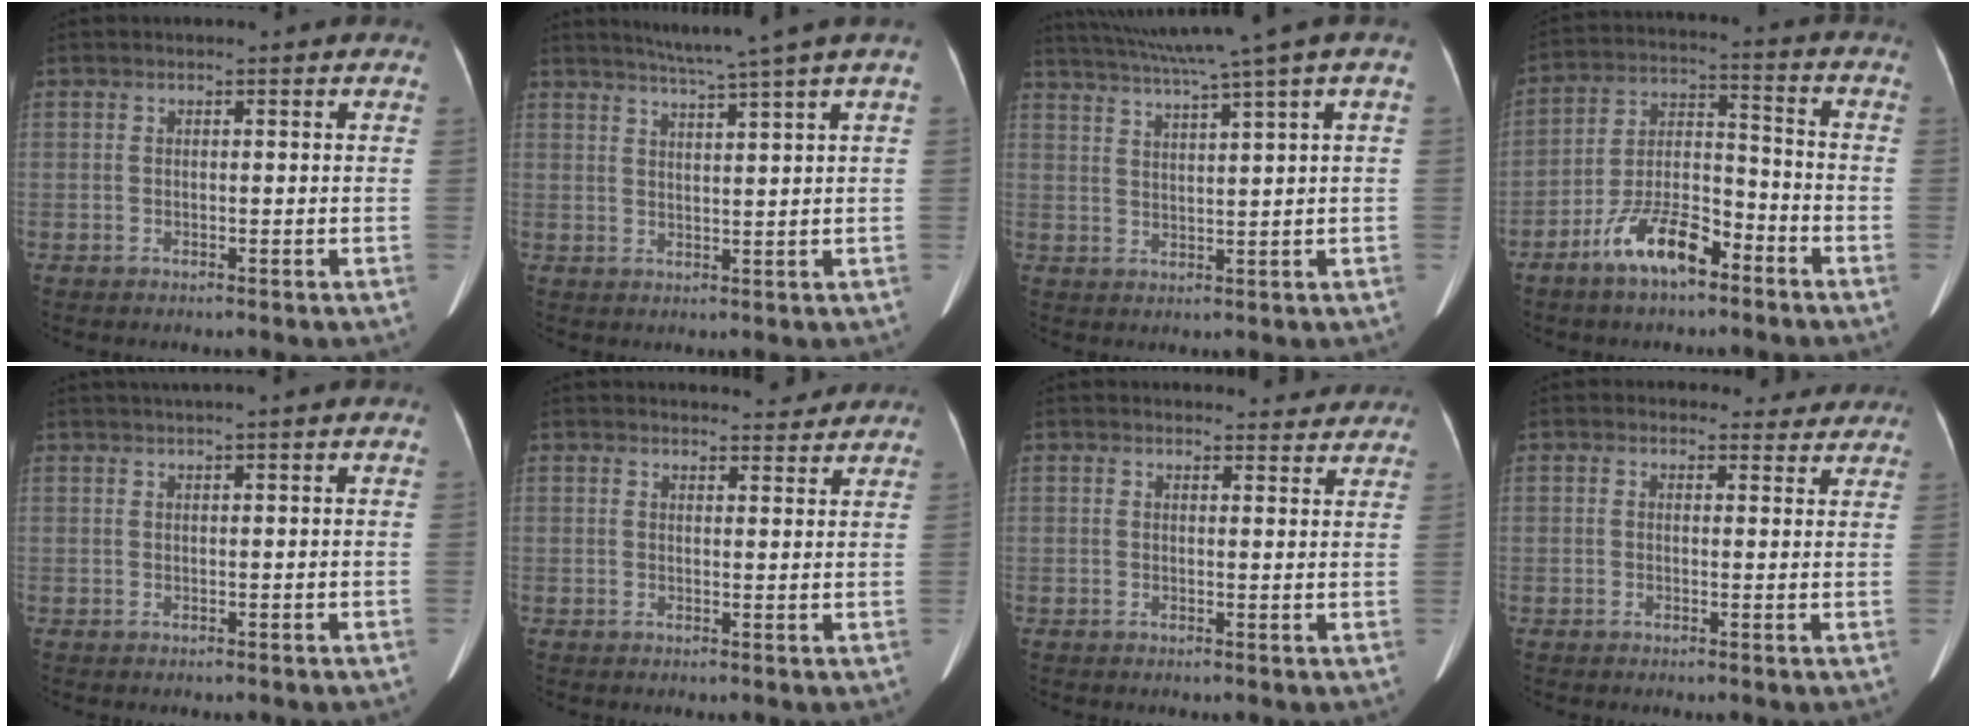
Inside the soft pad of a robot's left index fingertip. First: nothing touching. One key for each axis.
{"total": 6.3, "fx": 4.8, "fy": -1.9, "fz": 3.5, "tx": -0.055, "ty": 0.003, "tz": 0.076}
{"total": 10.3, "fx": 7.3, "fy": -1.8, "fz": 6.9, "tx": -0.118, "ty": 0.018, "tz": 0.112}
{"total": 10.5, "fx": -6.9, "fy": 3.4, "fz": 7.1, "tx": -0.146, "ty": 0.005, "tz": -0.128}
{"total": 1.8, "fx": 1.3, "fy": -0.5, "fz": 1.2, "tx": -0.024, "ty": 0.014, "tz": 0.031}
{"total": 5.0, "fx": 4.8, "fy": 1.1, "fz": 0.6, "tx": -0.002, "ty": 0.001, "tz": 0.051}
{"total": 5.6, "fx": 5.3, "fy": 1.7, "fz": 0.5, "tx": 0.006, "ty": 0.003, "tz": 0.048}
{"total": 4.0, "fx": 3.4, "fy": 2.2, "fz": 0.0, "tx": 0.011, "ty": 0.001, "tz": 0.026}